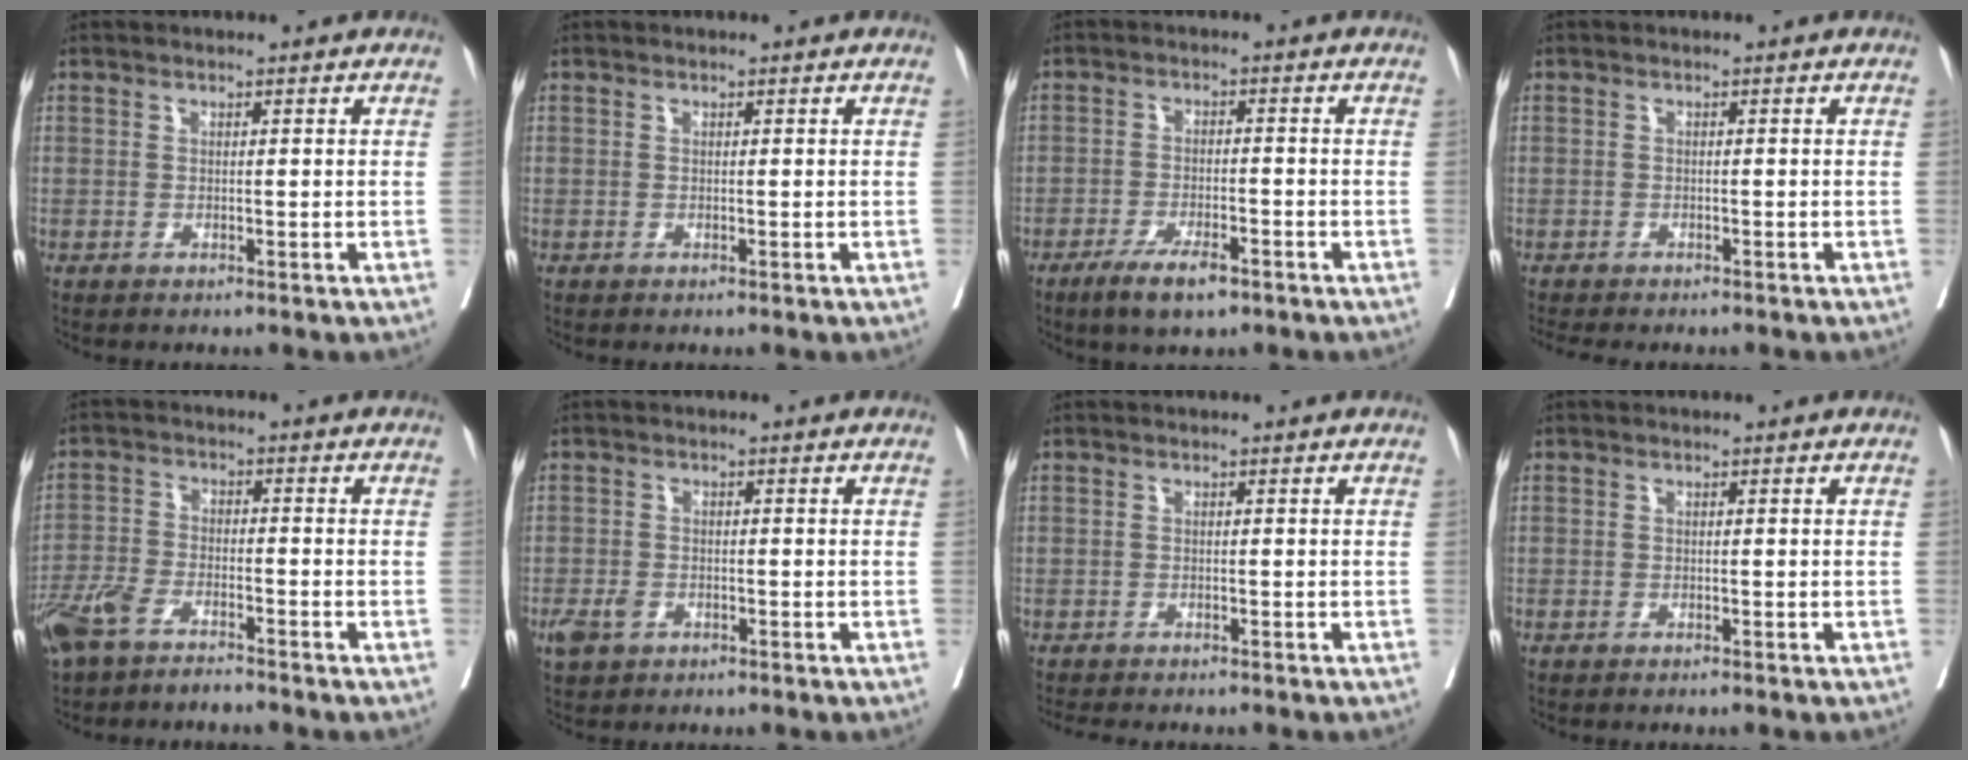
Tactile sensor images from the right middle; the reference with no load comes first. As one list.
[{"total": 0.0}, {"total": 5.8, "force": [-3.8, 1.5, 4.0], "torque": [-0.079, -0.007, -0.062]}, {"total": 4.7, "force": [-4.1, 1.4, 1.9], "torque": [-0.025, -0.009, -0.059]}, {"total": 7.2, "force": [-5.8, 2.2, 3.7], "torque": [-0.082, -0.007, -0.112]}, {"total": 2.9, "force": [-1.5, 1.9, 1.6], "torque": [-0.035, -0.001, -0.022]}, {"total": 4.1, "force": [-3.7, 1.1, 1.6], "torque": [-0.023, -0.009, -0.054]}, {"total": 0.7, "force": [-0.6, 0.1, 0.3], "torque": [-0.010, -0.002, -0.009]}]